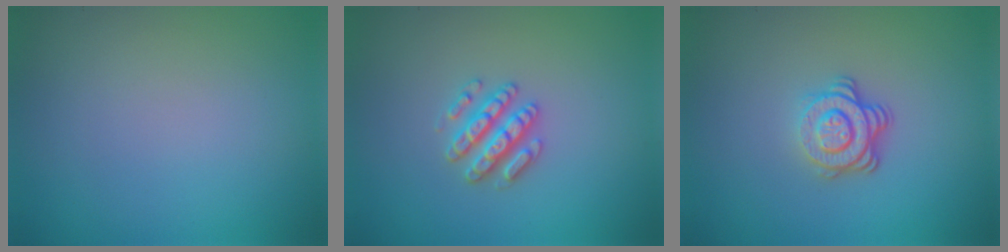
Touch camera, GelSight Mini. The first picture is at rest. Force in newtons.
{"total": 2.9, "press": 2.8, "slide": 0.5}
{"total": 3.6, "press": 2.6, "slide": 2.5}